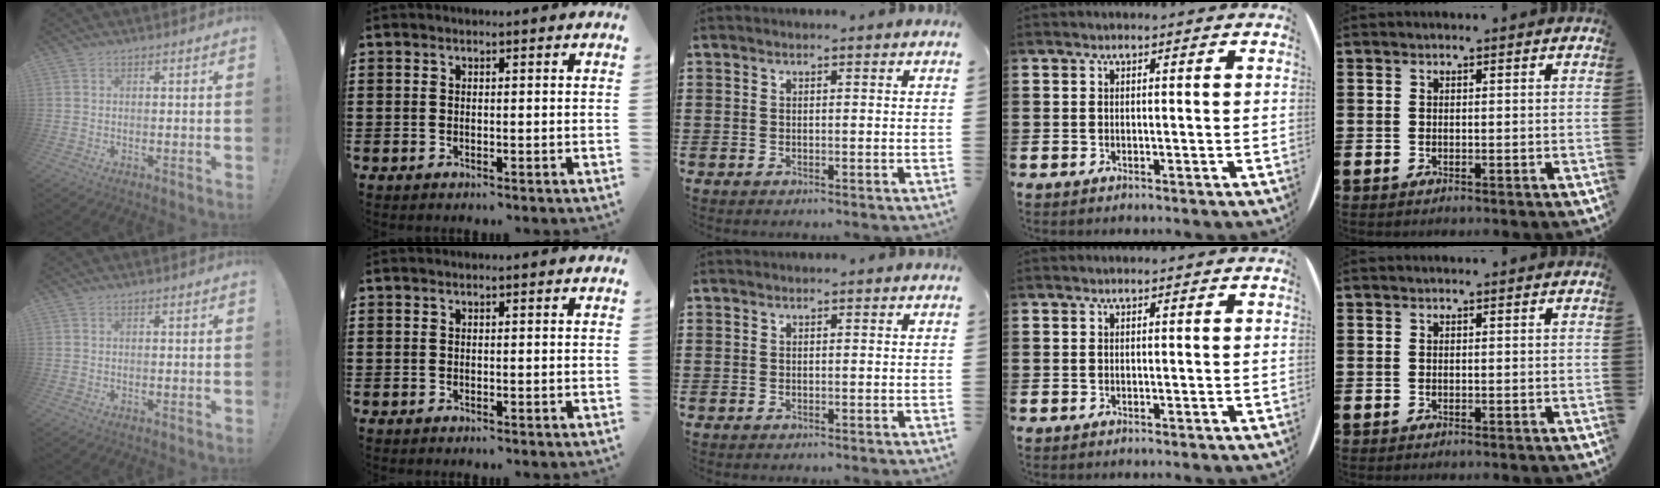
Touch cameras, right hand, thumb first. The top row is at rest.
{}